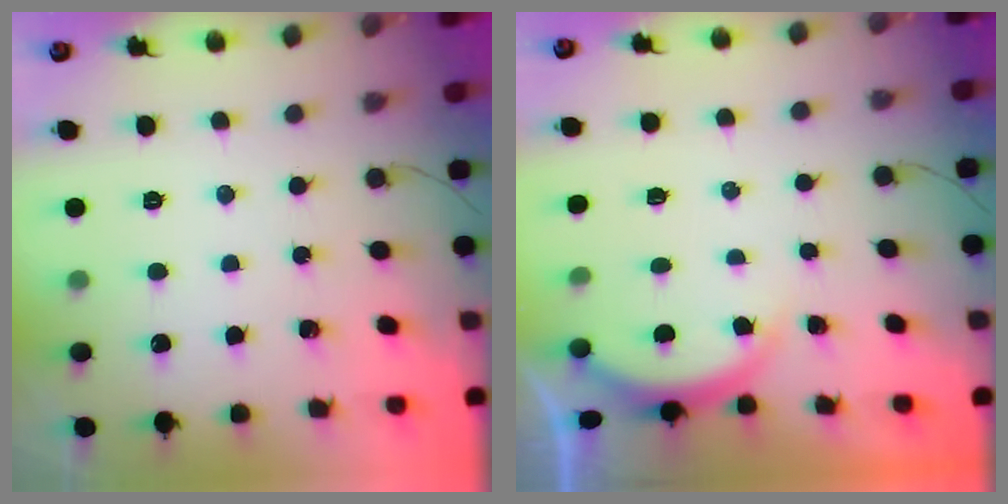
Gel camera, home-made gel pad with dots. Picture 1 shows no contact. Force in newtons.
{"total": 2.1, "press": 2.0, "slide": 0.3}